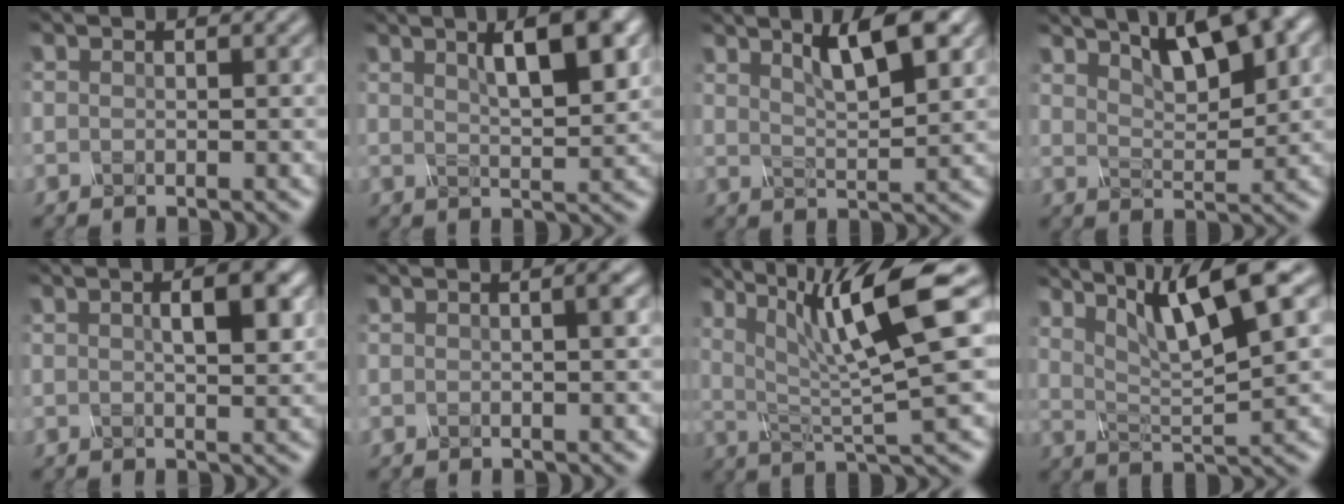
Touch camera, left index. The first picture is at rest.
{"total": 5.5, "force": [2.4, 1.0, 4.8], "torque": [-0.055, 0.023, 0.045]}
{"total": 4.8, "force": [3.0, 0.7, 3.7], "torque": [-0.052, 0.018, 0.060]}
{"total": 6.2, "force": [4.4, 1.2, 4.2], "torque": [-0.063, 0.020, 0.084]}
{"total": 3.7, "force": [0.9, 0.9, 3.5], "torque": [-0.031, 0.023, 0.013]}
{"total": 2.0, "force": [0.3, 0.7, 1.8], "torque": [-0.005, 0.012, -0.007]}
{"total": 8.4, "force": [2.8, 1.2, 7.8], "torque": [-0.137, 0.006, 0.074]}
{"total": 7.3, "force": [4.3, 0.7, 5.9], "torque": [-0.099, 0.020, 0.098]}